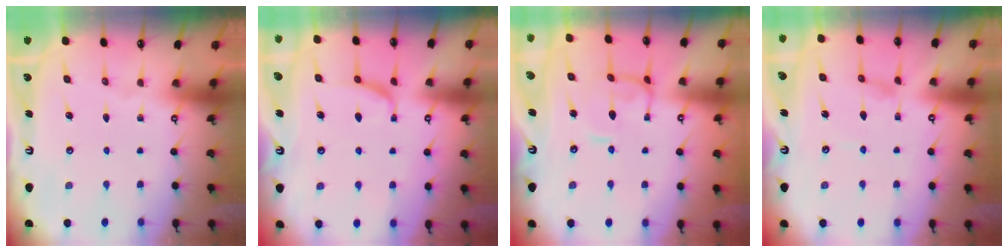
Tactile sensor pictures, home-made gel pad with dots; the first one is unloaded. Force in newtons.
{"total": 2.4, "press": 2.2, "slide": 0.9}
{"total": 0.0}
{"total": 1.4, "press": 1.4, "slide": 0.2}